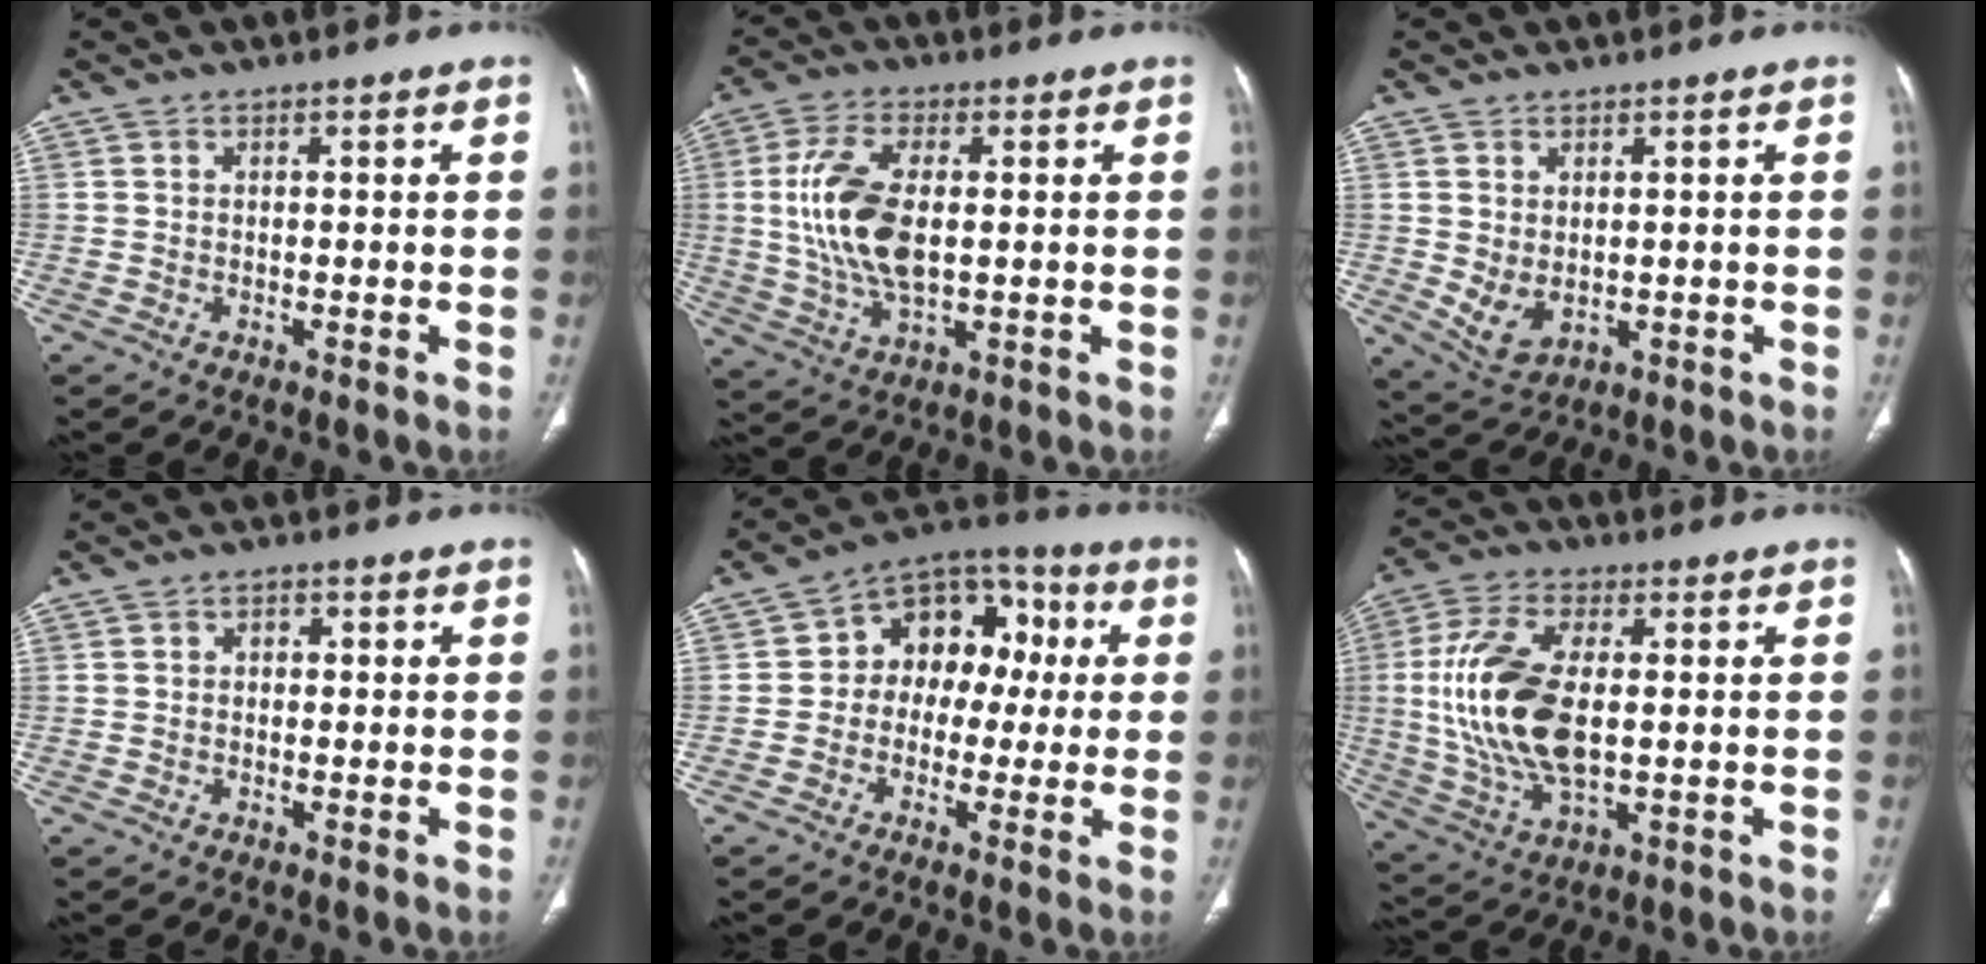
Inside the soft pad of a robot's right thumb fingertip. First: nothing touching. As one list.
[{"total": 13.2, "force": [0.9, 6.4, 11.5], "torque": [-0.244, -0.004, 0.021]}, {"total": 5.1, "force": [0.0, 3.4, 3.8], "torque": [-0.069, -0.007, 0.023]}, {"total": 1.5, "force": [0.2, 1.2, 0.9], "torque": [-0.007, 0.005, -0.001]}, {"total": 13.4, "force": [0.9, 10.2, 8.7], "torque": [-0.075, 0.040, -0.003]}, {"total": 17.7, "force": [0.6, 8.9, 15.3], "torque": [-0.323, -0.007, 0.015]}]